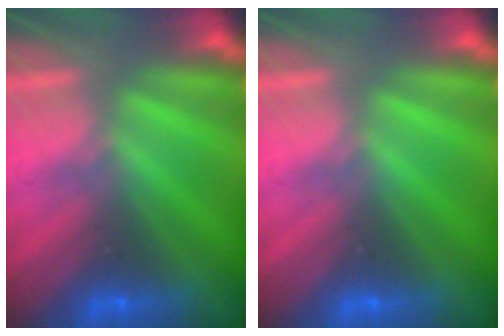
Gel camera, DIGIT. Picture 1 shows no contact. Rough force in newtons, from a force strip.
{"total": 0.0}